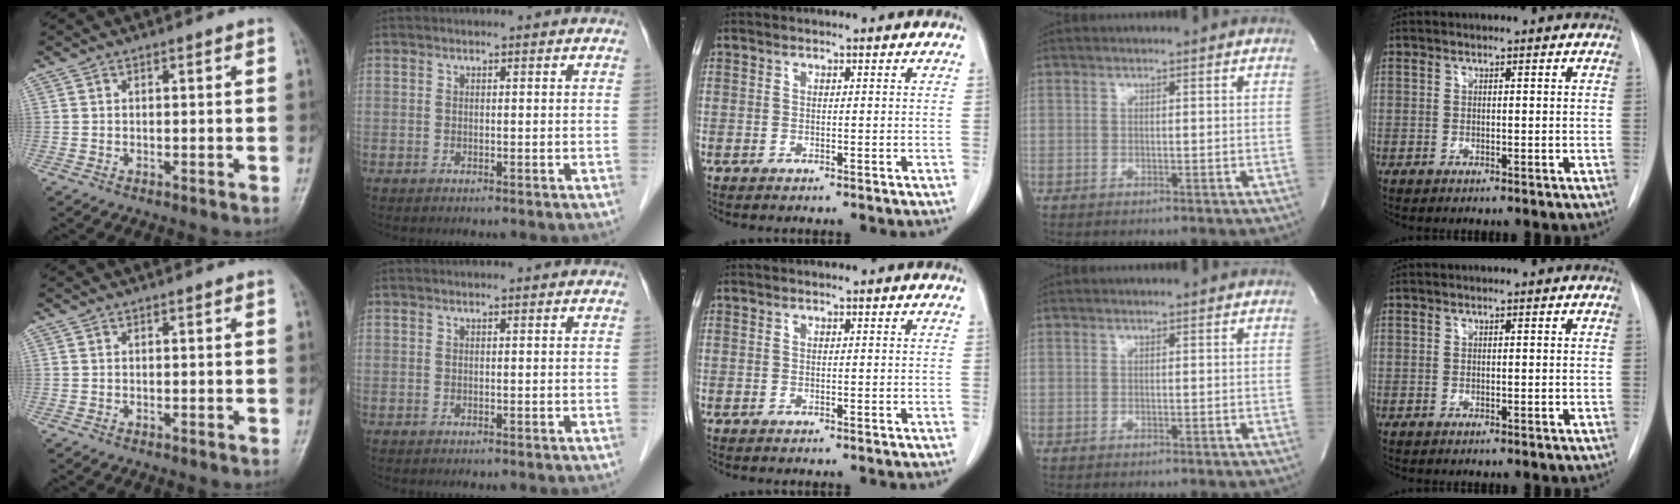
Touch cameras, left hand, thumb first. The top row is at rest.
{}